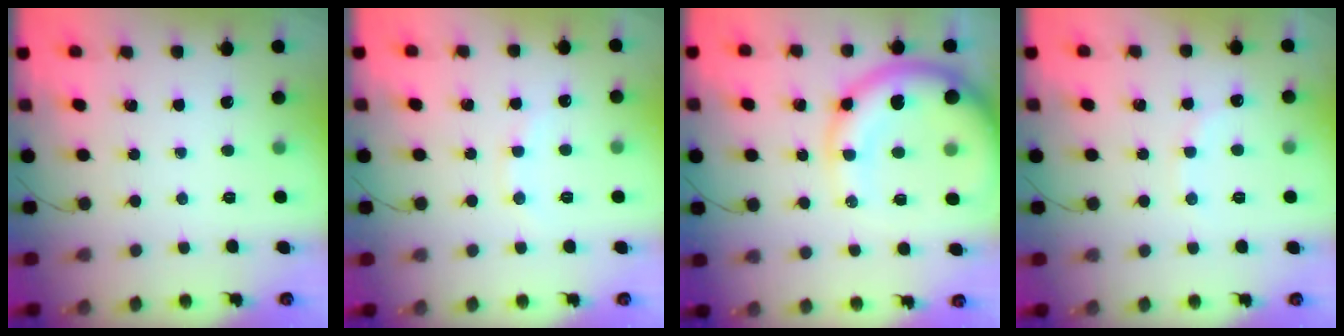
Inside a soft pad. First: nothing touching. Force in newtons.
{"total": 5.1, "press": 4.9, "slide": 1.3}
{"total": 14.5, "press": 13.9, "slide": 3.9}
{"total": 5.6, "press": 5.4, "slide": 1.4}